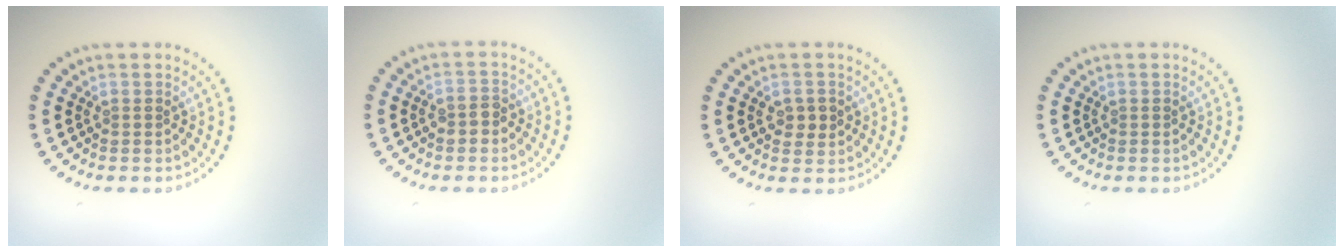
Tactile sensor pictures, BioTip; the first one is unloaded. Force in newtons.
{"total": 1.7, "press": 1.6, "slide": 0.3}
{"total": 1.8, "press": 1.8, "slide": 0.1}
{"total": 0.0}